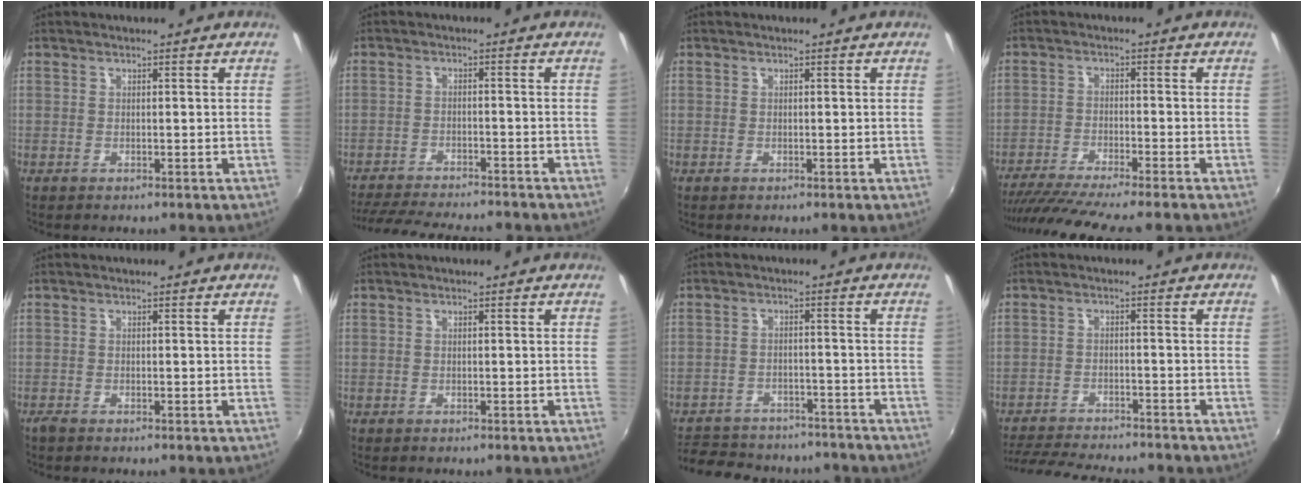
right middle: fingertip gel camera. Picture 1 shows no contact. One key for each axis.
{"total": 14.6, "fx": -13.1, "fy": 2.3, "fz": 6.1, "tx": -0.133, "ty": -0.020, "tz": -0.199}
{"total": 0.0}
{"total": 11.8, "fx": -10.3, "fy": -0.8, "fz": 5.6, "tx": -0.118, "ty": -0.030, "tz": -0.169}
{"total": 0.9, "fx": -0.8, "fy": 0.1, "fz": 0.4, "tx": -0.009, "ty": -0.005, "tz": -0.017}
{"total": 0.0}
{"total": 19.9, "fx": -16.7, "fy": 7.8, "fz": 7.3, "tx": -0.165, "ty": 0.015, "tz": -0.221}
{"total": 14.5, "fx": -13.1, "fy": 2.4, "fz": 5.8, "tx": -0.129, "ty": -0.019, "tz": -0.197}